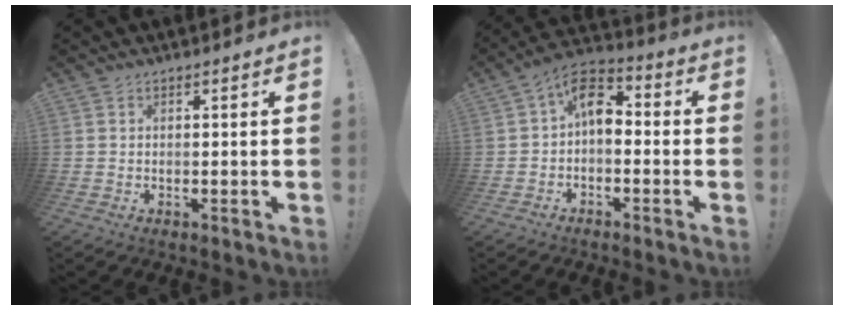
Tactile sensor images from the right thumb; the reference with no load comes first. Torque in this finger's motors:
{"motor_torque": [0.09, 0.10, 0.70, -0.10, 0.06]}